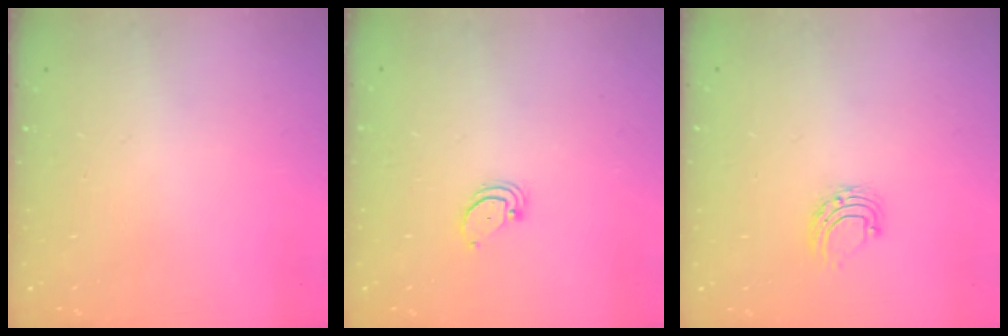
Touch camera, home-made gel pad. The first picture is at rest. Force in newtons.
{"total": 2.1, "press": 2.1, "slide": 0.2}
{"total": 4.9, "press": 4.9, "slide": 0.4}